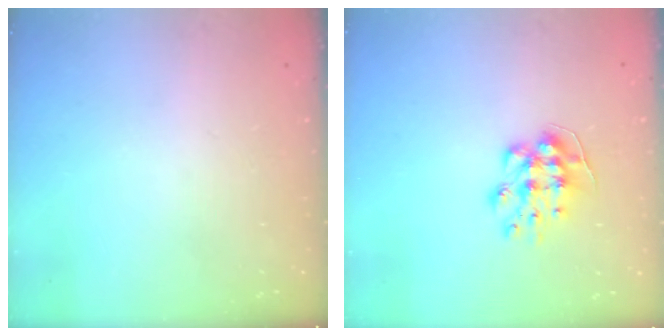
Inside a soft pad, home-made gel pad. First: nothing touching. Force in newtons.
{"total": 9.2, "press": 9.2, "slide": 0.2}